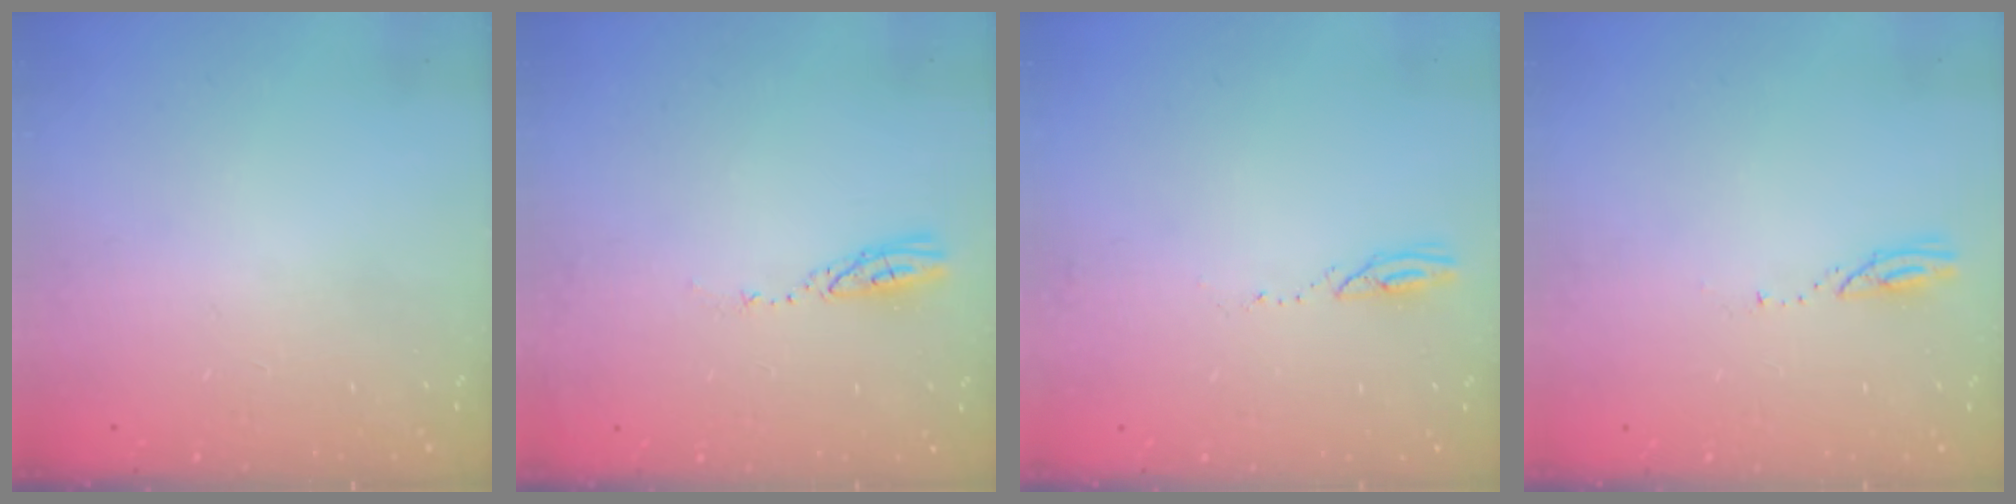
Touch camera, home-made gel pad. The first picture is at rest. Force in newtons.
{"total": 3.3, "press": 3.3, "slide": 0.2}
{"total": 2.6, "press": 2.6, "slide": 0.3}
{"total": 3.2, "press": 3.2, "slide": 0.3}